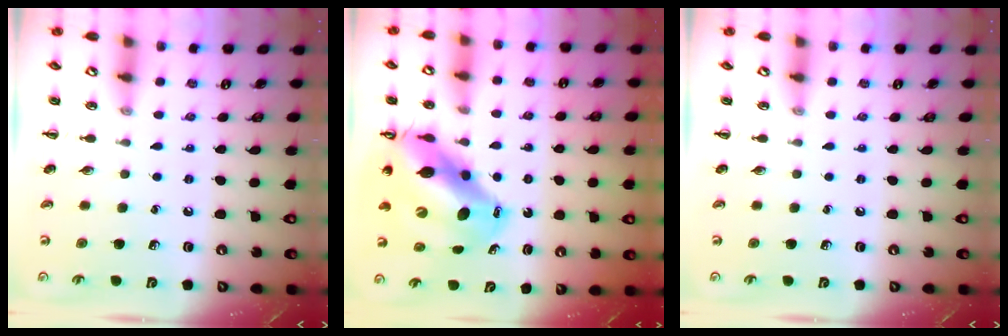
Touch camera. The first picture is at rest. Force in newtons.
{"total": 14.9, "press": 14.2, "slide": 4.6}
{"total": 0.0}